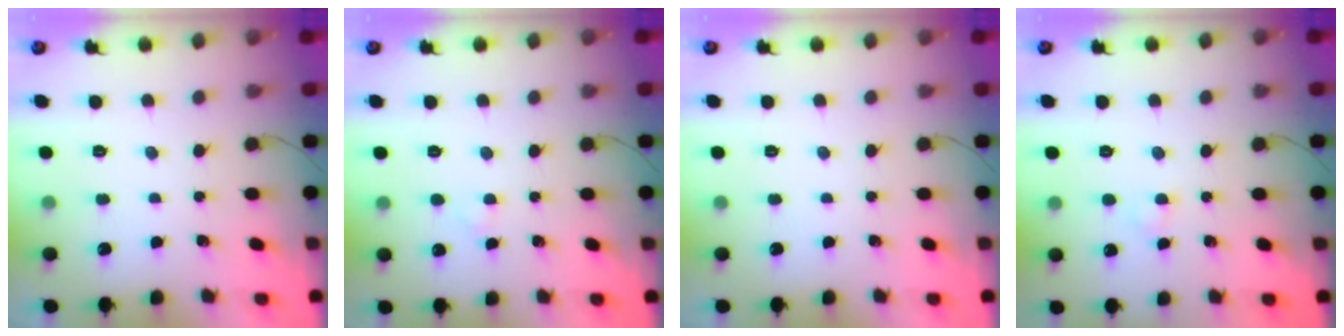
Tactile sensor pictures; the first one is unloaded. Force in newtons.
{"total": 1.3, "press": 1.1, "slide": 0.7}
{"total": 0.0}
{"total": 2.3, "press": 2.1, "slide": 0.8}